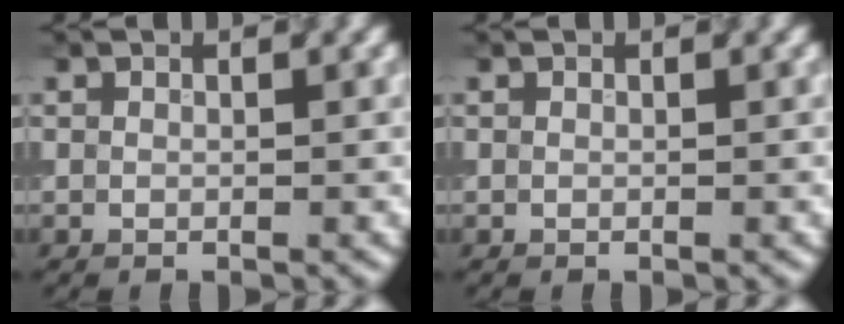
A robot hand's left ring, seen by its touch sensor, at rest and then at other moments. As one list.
[{"total": 0.0}]